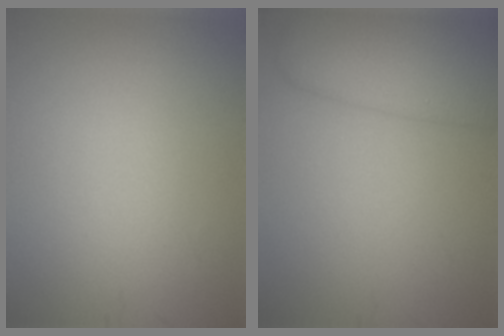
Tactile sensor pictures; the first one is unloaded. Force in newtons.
{"total": 4.8, "press": 4.8, "slide": 0.2}